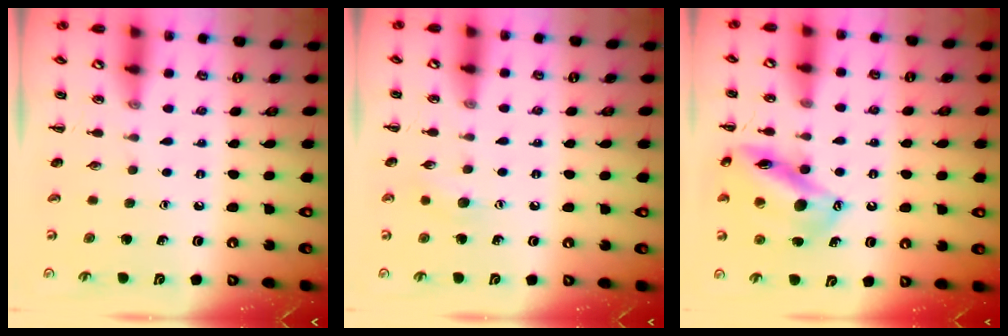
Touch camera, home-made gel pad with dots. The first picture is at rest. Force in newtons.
{"total": 5.7, "press": 5.5, "slide": 1.6}
{"total": 14.5, "press": 14.1, "slide": 3.5}